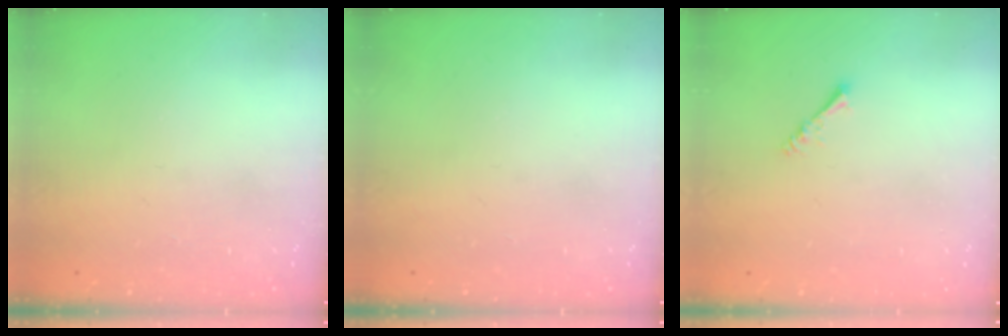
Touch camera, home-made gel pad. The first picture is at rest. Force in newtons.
{"total": 0.0}
{"total": 1.4, "press": 1.4, "slide": 0.3}